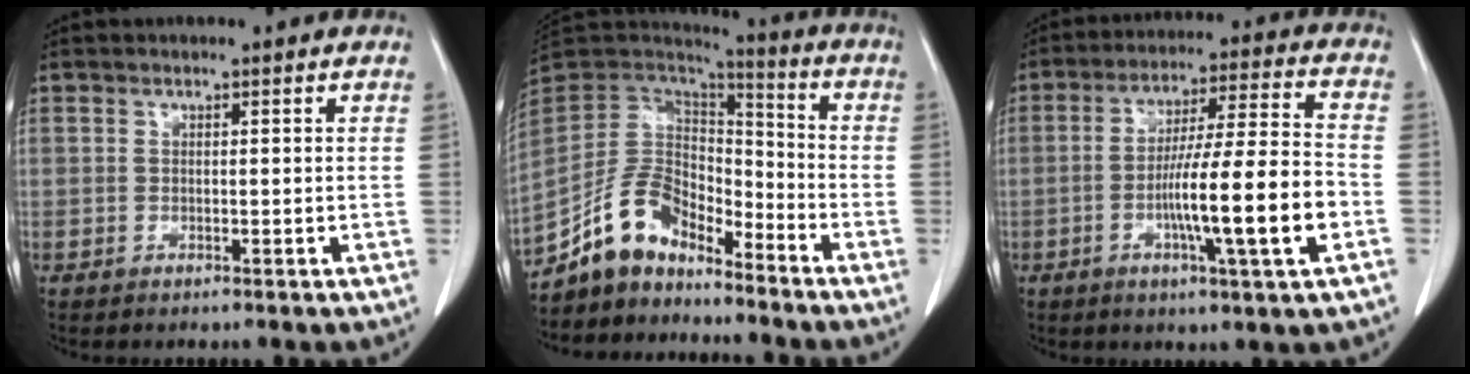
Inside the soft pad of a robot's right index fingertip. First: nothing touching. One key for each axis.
{"total": 11.4, "fx": -9.2, "fy": 5.2, "fz": 4.4, "tx": -0.089, "ty": 0.039, "tz": -0.176}
{"total": 14.5, "fx": -4.1, "fy": 0.0, "fz": 13.9, "tx": -0.238, "ty": 0.000, "tz": -0.069}